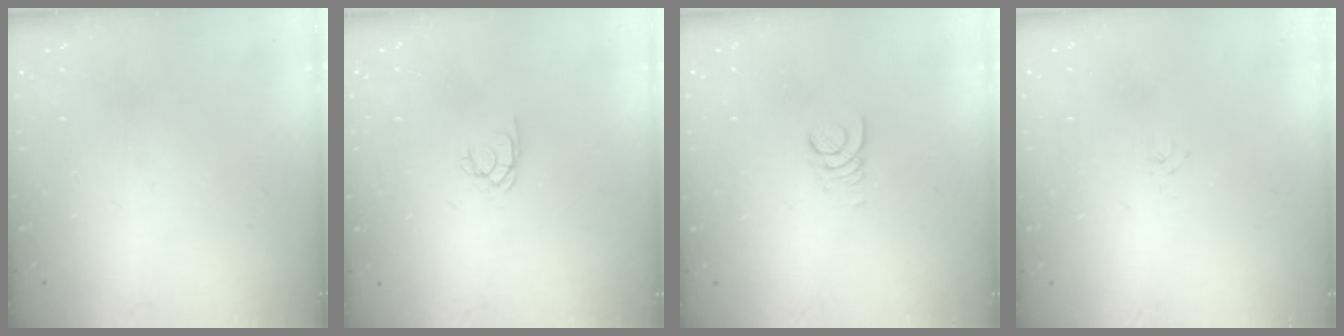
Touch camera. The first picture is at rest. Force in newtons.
{"total": 1.9, "press": 1.9, "slide": 0.2}
{"total": 1.4, "press": 1.4, "slide": 0.2}
{"total": 1.0, "press": 1.0, "slide": 0.3}